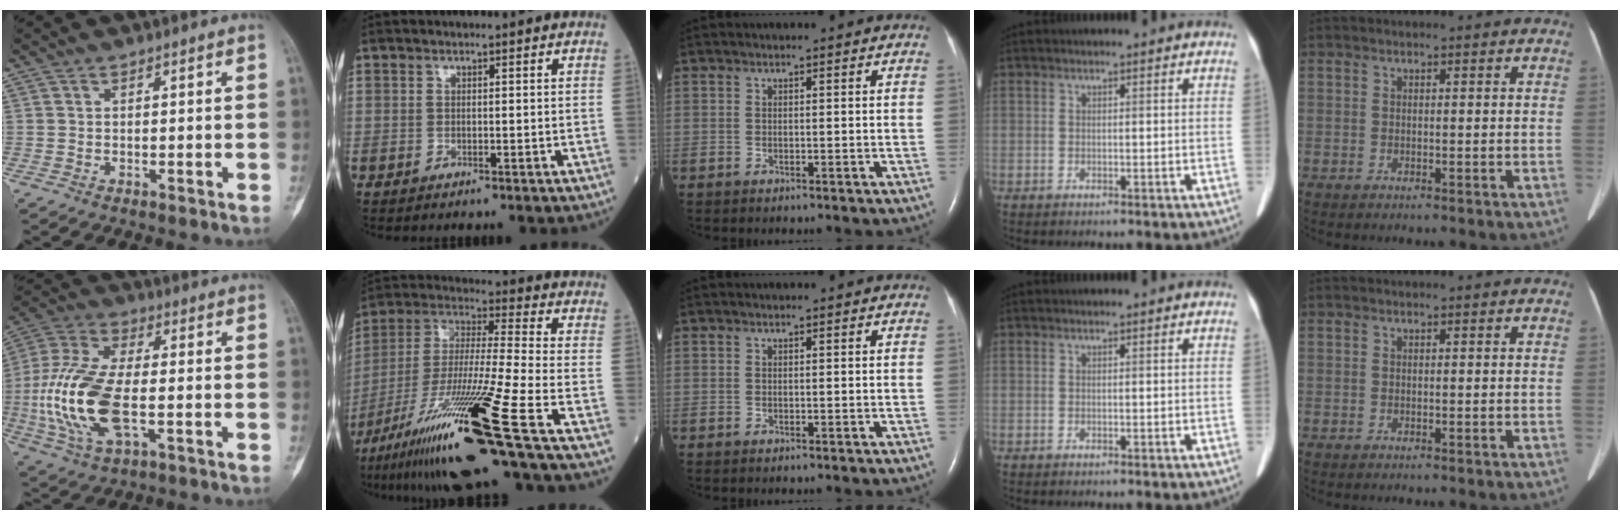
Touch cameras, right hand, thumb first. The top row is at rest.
{"thumb": {"total": 18.6, "force": [-3.1, 8.6, 16.2], "torque": [-0.358, 0.011, -0.053]}, "index": {"total": 21.7, "force": [-13.0, -1.8, 17.3], "torque": [-0.334, -0.044, -0.241]}}